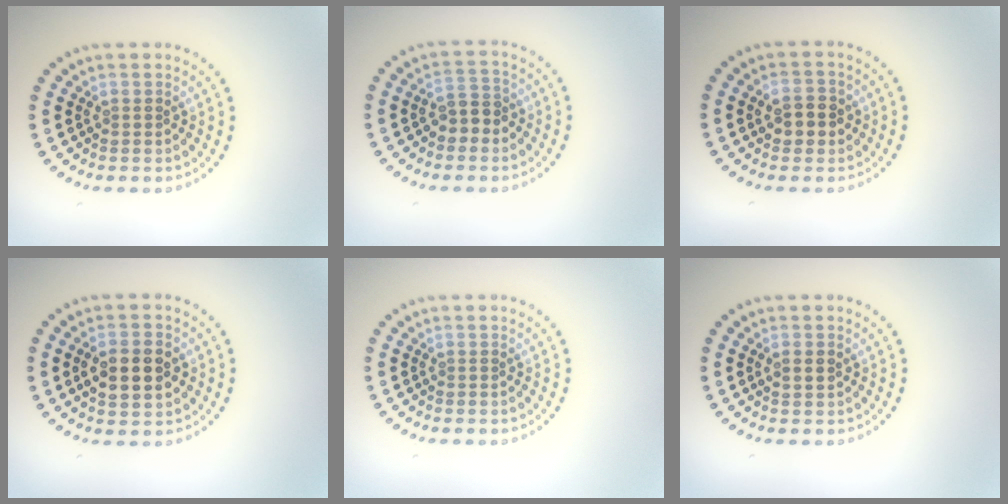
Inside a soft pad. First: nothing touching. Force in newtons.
{"total": 2.6, "press": 2.4, "slide": 0.8}
{"total": 2.5, "press": 2.5, "slide": 0.2}
{"total": 4.3, "press": 4.3, "slide": 0.3}
{"total": 0.0}
{"total": 1.7, "press": 1.7, "slide": 0.1}